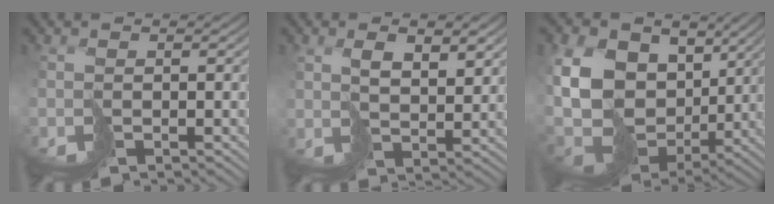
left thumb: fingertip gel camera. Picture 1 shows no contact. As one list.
[{"total": 4.9, "force": [2.9, 2.1, 3.3], "torque": [-0.059, -0.004, 0.059]}, {"total": 17.0, "force": [3.2, 13.1, 10.4], "torque": [-0.249, -0.010, 0.080]}]